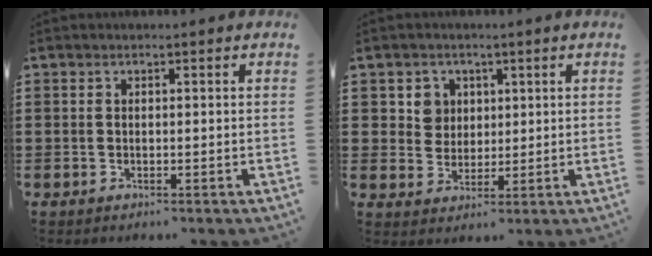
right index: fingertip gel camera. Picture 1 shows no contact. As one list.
[{"total": 4.0, "force": [1.5, 3.6, 0.8], "torque": [-0.026, 0.009, 0.027]}]